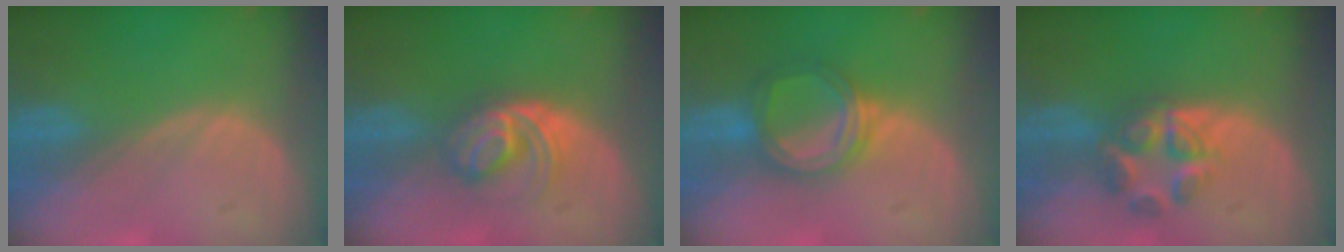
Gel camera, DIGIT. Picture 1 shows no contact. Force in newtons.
{"total": 6.2, "press": 5.2, "slide": 3.4}
{"total": 5.7, "press": 5.4, "slide": 1.5}
{"total": 6.2, "press": 5.5, "slide": 2.8}